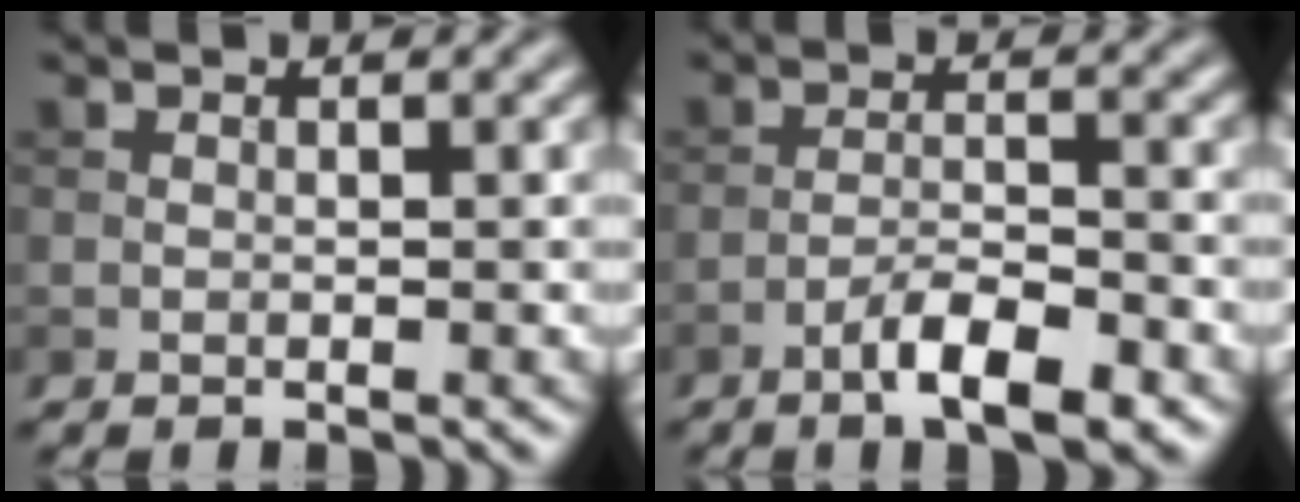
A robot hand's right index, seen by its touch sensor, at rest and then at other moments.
{"total": 4.7, "force": [-2.9, 1.0, 3.5], "torque": [-0.064, 0.007, -0.053]}